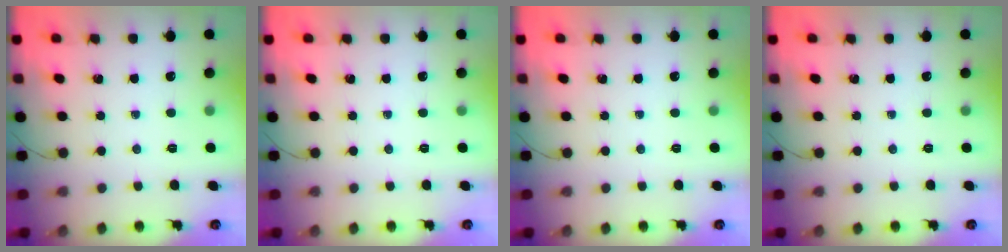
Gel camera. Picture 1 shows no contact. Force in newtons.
{"total": 0.0}
{"total": 0.0}
{"total": 0.0}